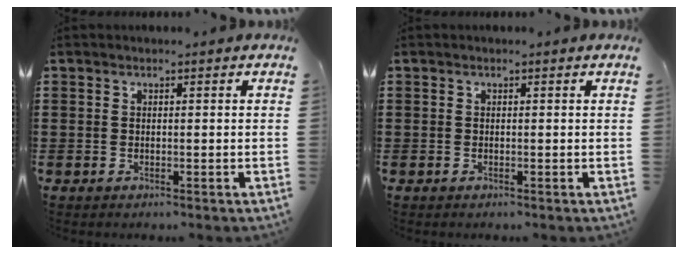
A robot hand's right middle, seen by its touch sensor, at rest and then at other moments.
{"total": 0.0}